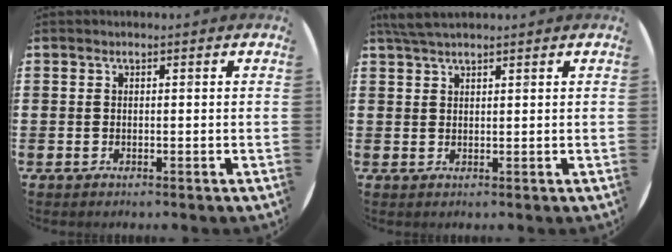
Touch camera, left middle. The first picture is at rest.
{"total": 2.5, "force": [2.2, 0.4, 1.2], "torque": [-0.028, 0.004, 0.041]}